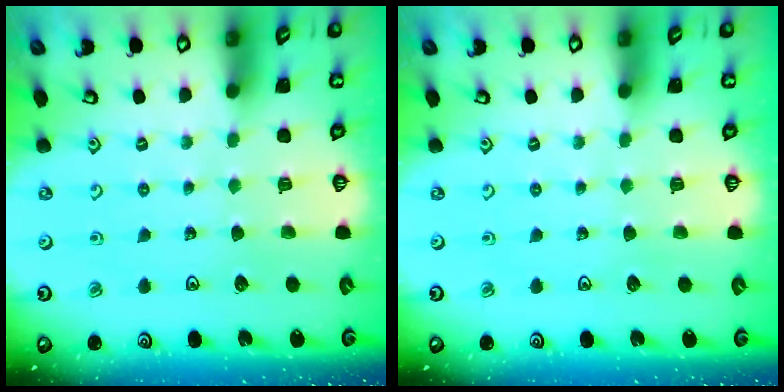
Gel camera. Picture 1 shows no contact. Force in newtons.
{"total": 0.0}